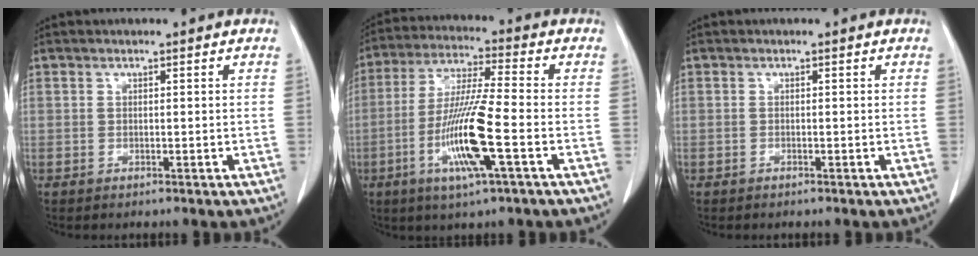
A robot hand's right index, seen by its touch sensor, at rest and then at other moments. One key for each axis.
{"total": 12.5, "fx": -3.9, "fy": 0.2, "fz": 11.9, "tx": -0.239, "ty": -0.014, "tz": -0.078}
{"total": 0.0}